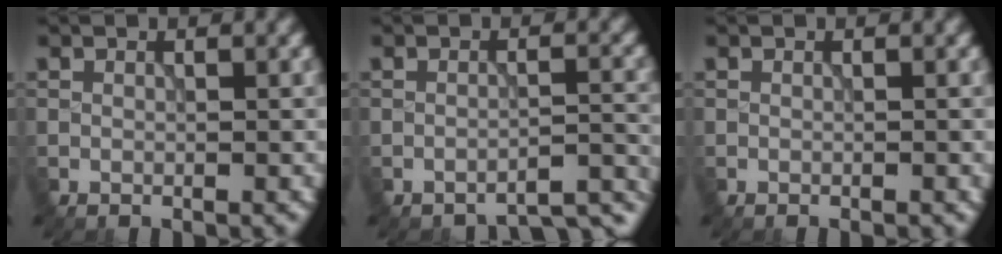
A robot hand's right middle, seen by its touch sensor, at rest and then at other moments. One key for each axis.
{"total": 3.3, "fx": -3.2, "fy": 0.3, "fz": 0.8, "tx": -0.002, "ty": 0.001, "tz": -0.043}
{"total": 0.0}